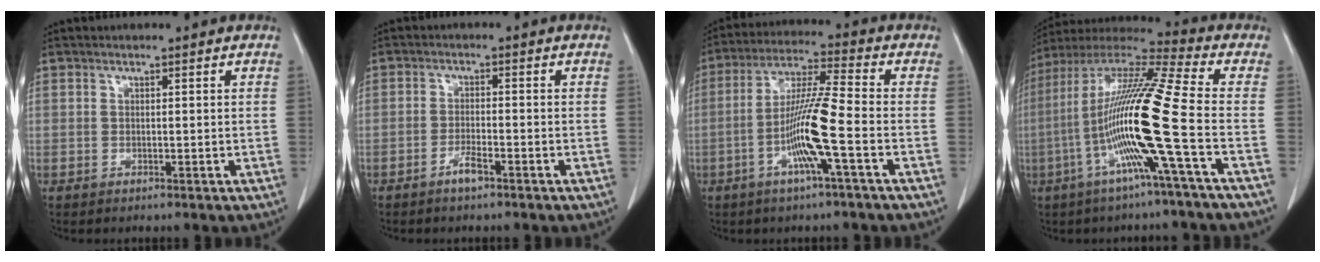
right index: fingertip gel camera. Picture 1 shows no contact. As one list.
[{"total": 2.4, "force": [-1.6, 0.3, 1.7], "torque": [-0.031, 0.001, -0.029]}, {"total": 10.6, "force": [-3.4, -0.5, 10.1], "torque": [-0.198, -0.001, -0.070]}, {"total": 17.9, "force": [-4.6, -1.7, 17.2], "torque": [-0.332, -0.004, -0.103]}]